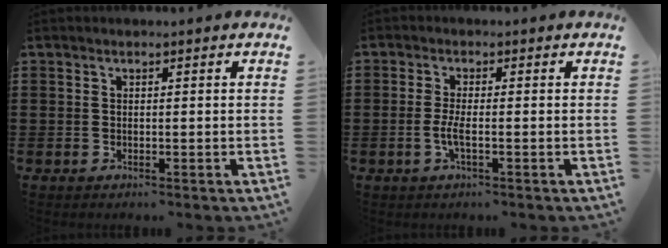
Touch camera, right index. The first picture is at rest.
{"total": 3.0, "force": [-0.9, 0.4, 2.8], "torque": [-0.064, -0.008, -0.020]}